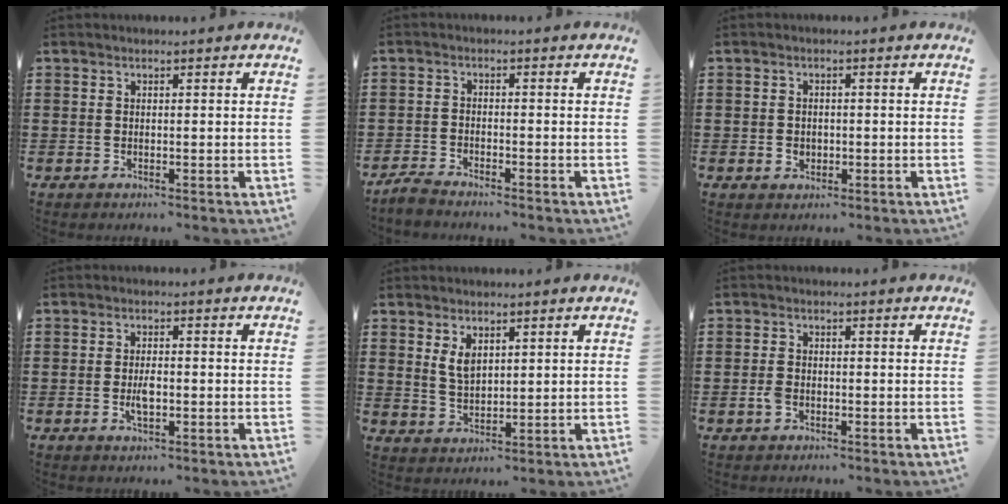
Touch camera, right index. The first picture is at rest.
{"total": 2.1, "force": [-2.1, 0.1, 0.3], "torque": [-0.009, 0.003, -0.043]}
{"total": 1.5, "force": [-0.1, 1.4, 0.6], "torque": [-0.015, 0.007, -0.005]}
{"total": 3.1, "force": [-0.7, 1.2, 2.7], "torque": [-0.058, -0.001, -0.014]}
{"total": 3.4, "force": [1.8, 1.8, 2.2], "torque": [-0.048, 0.005, 0.034]}
{"total": 1.8, "force": [-0.6, 1.2, 1.2], "torque": [-0.037, -0.004, -0.016]}